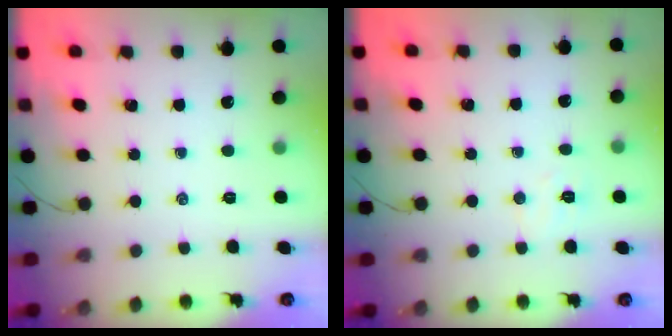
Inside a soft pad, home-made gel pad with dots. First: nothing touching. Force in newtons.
{"total": 4.1, "press": 4.0, "slide": 0.9}